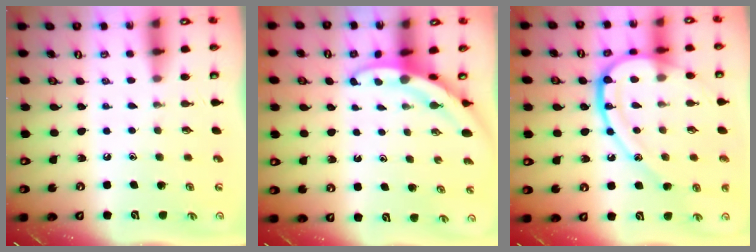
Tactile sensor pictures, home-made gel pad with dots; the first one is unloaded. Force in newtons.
{"total": 3.3, "press": 3.3, "slide": 0.2}
{"total": 18.6, "press": 18.6, "slide": 1.6}